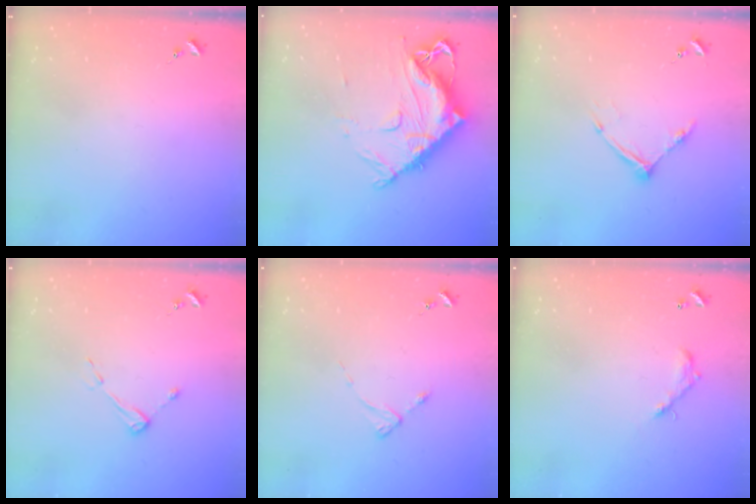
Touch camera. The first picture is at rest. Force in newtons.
{"total": 14.6, "press": 14.5, "slide": 1.5}
{"total": 10.0, "press": 9.9, "slide": 0.7}
{"total": 4.2, "press": 4.2, "slide": 0.6}
{"total": 2.4, "press": 2.4, "slide": 0.3}
{"total": 5.8, "press": 5.8, "slide": 0.3}